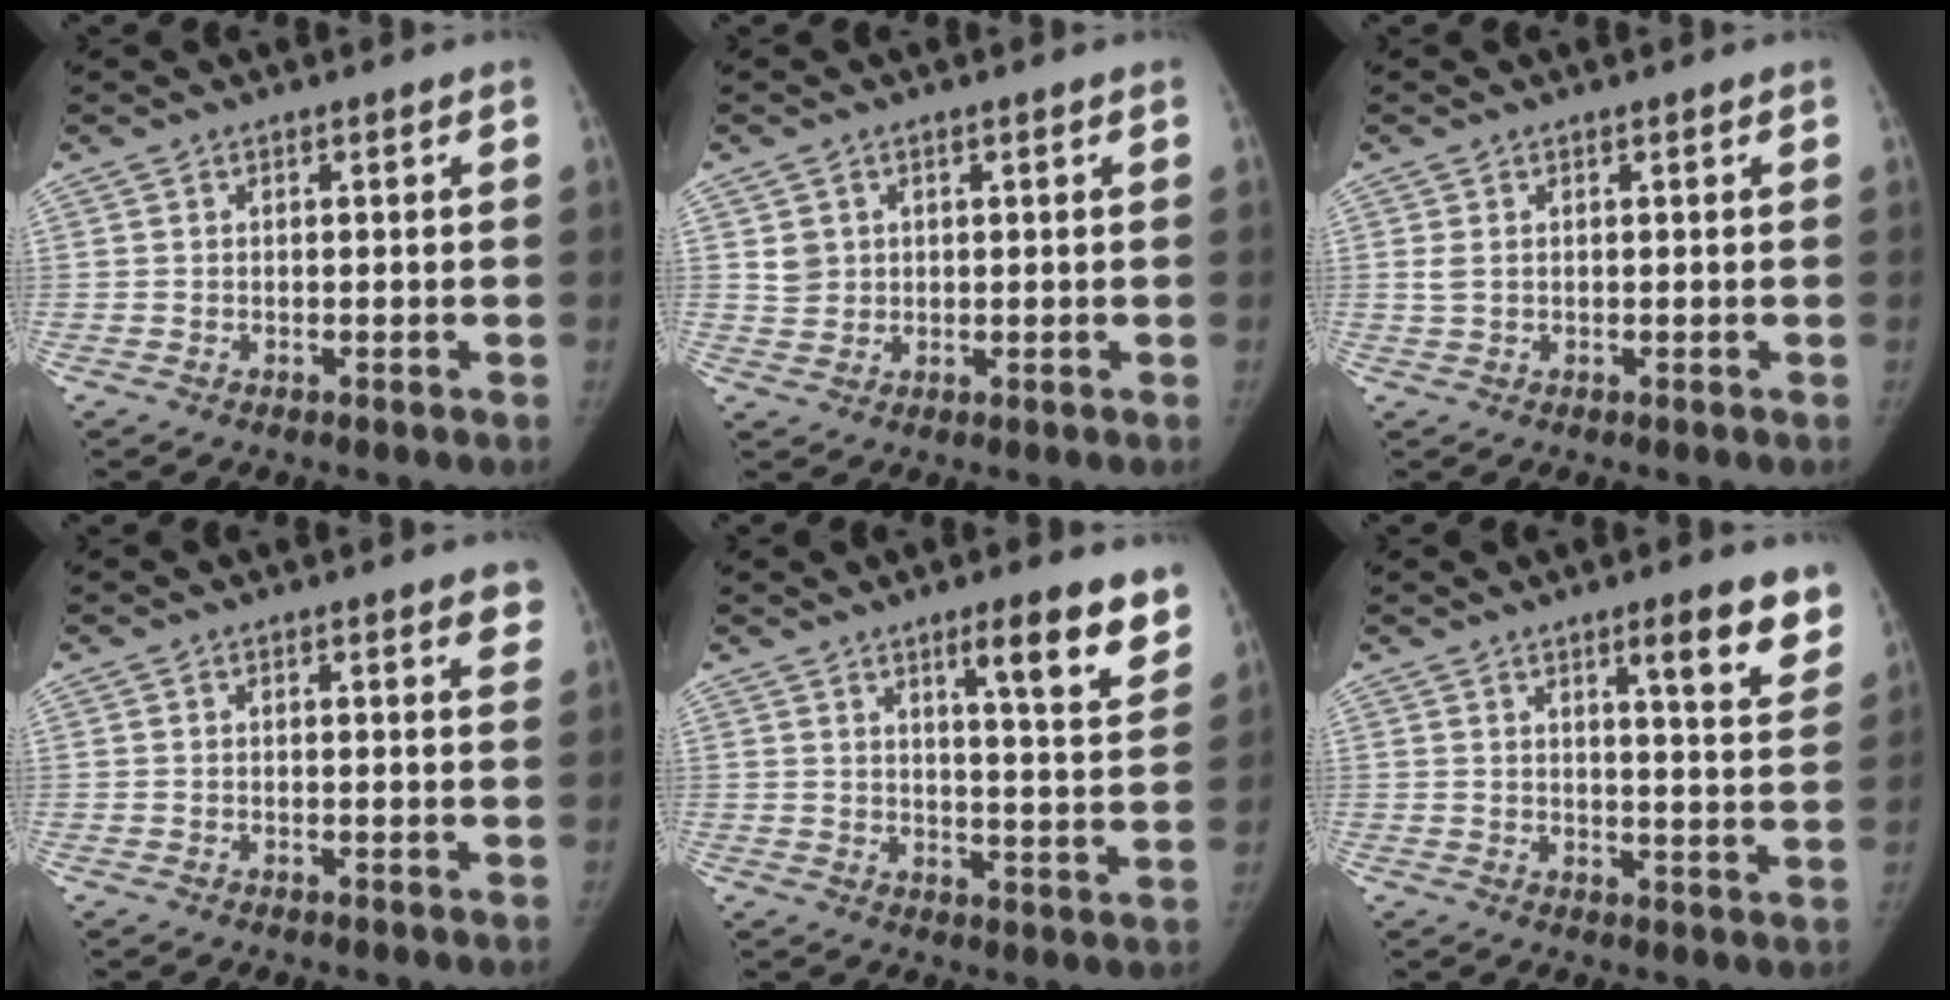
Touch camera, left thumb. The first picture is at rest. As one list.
[{"total": 3.1, "force": [1.0, 2.8, 0.8], "torque": [-0.003, -0.007, 0.024]}, {"total": 1.5, "force": [0.3, 1.0, 1.1], "torque": [-0.031, 0.002, 0.010]}, {"total": 2.9, "force": [2.1, 0.8, 1.8], "torque": [-0.004, -0.006, 0.018]}, {"total": 11.6, "force": [7.5, 1.8, 8.7], "torque": [-0.093, -0.047, 0.105]}, {"total": 10.1, "force": [6.5, 1.8, 7.5], "torque": [-0.071, -0.038, 0.086]}]